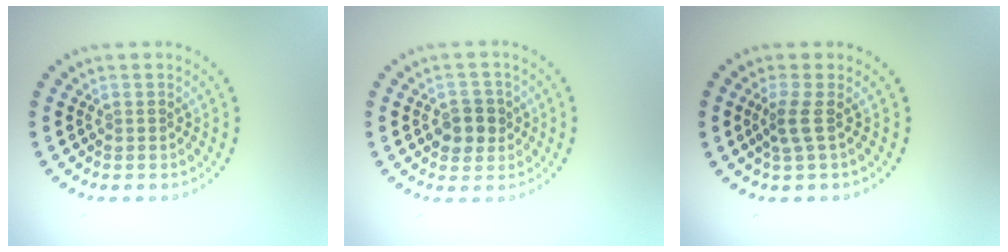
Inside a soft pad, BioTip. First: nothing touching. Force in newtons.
{"total": 2.8, "press": 2.7, "slide": 0.7}
{"total": 2.0, "press": 1.3, "slide": 1.4}